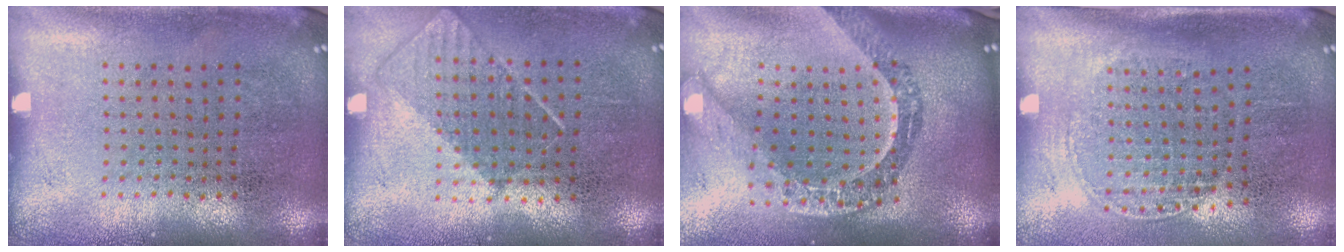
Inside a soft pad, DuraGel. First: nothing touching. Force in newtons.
{"total": 0.8, "press": 0.7, "slide": 0.5}
{"total": 3.2, "press": 2.4, "slide": 2.0}
{"total": 1.5, "press": 1.2, "slide": 0.8}